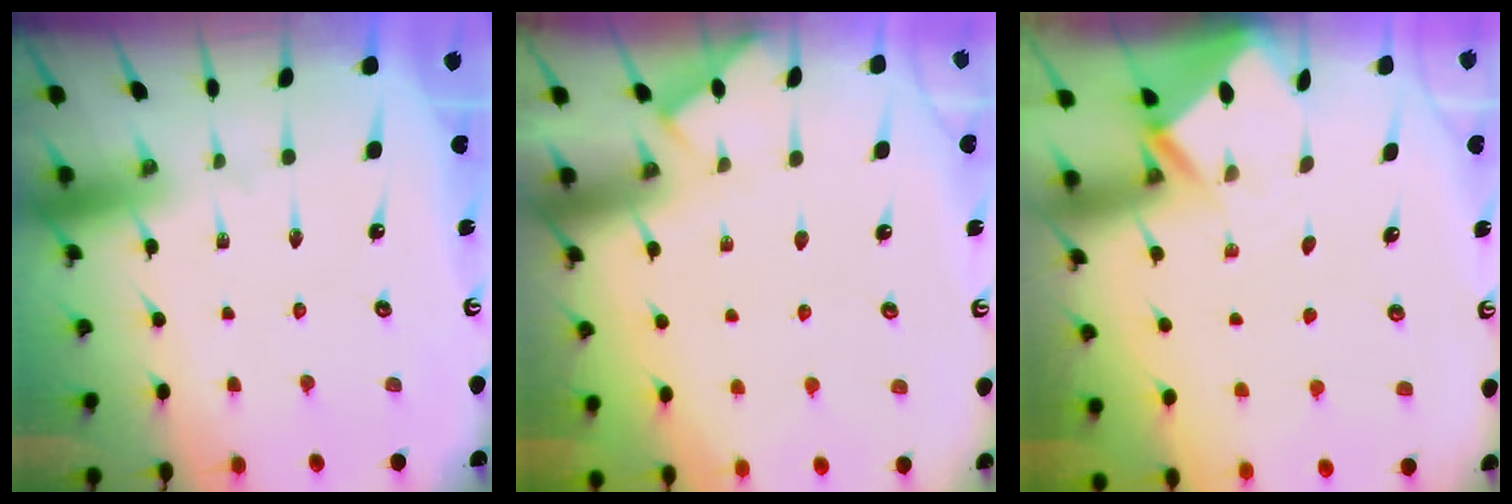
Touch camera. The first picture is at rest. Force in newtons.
{"total": 3.0, "press": 2.9, "slide": 0.5}
{"total": 2.4, "press": 2.4, "slide": 0.1}